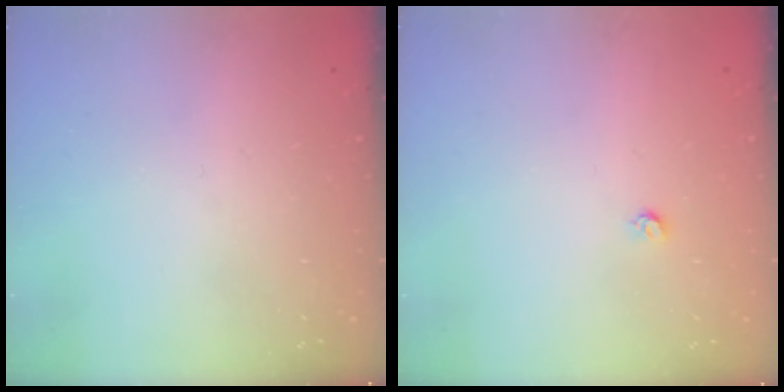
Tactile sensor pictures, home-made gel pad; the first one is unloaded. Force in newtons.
{"total": 3.2, "press": 3.2, "slide": 0.3}